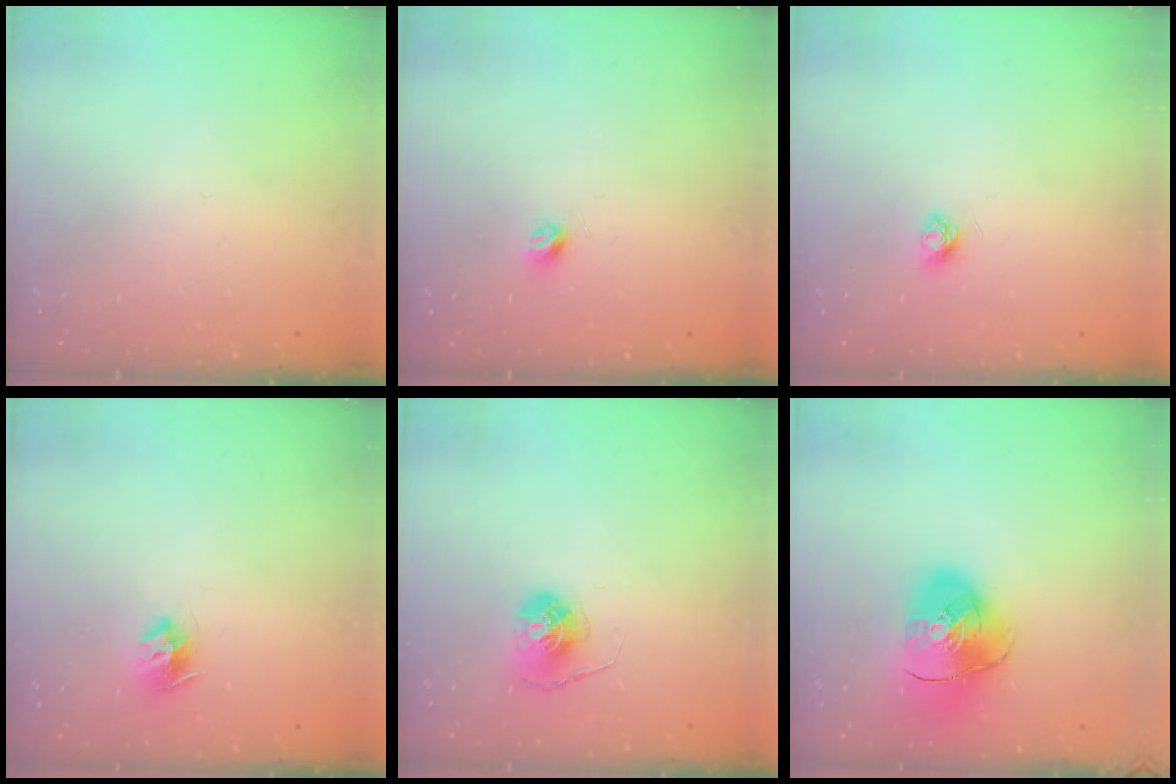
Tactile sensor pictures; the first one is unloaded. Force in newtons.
{"total": 4.0, "press": 3.9, "slide": 0.9}
{"total": 3.2, "press": 3.1, "slide": 0.4}
{"total": 8.1, "press": 8.1, "slide": 0.2}
{"total": 6.0, "press": 6.0, "slide": 0.3}
{"total": 15.0, "press": 14.8, "slide": 2.2}